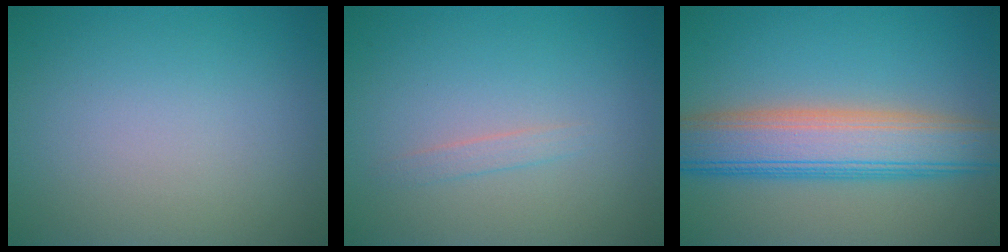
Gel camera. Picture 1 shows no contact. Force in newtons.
{"total": 0.9, "press": 0.9, "slide": 0.1}
{"total": 8.0, "press": 8.0, "slide": 0.5}